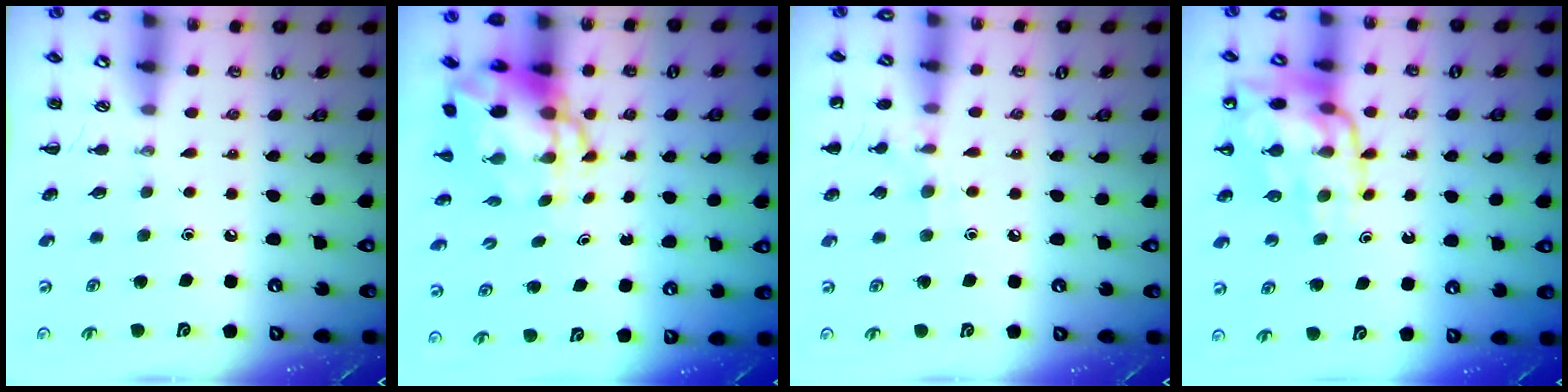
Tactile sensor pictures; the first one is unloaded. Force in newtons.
{"total": 7.7, "press": 7.4, "slide": 2.0}
{"total": 7.8, "press": 7.6, "slide": 2.0}
{"total": 15.6, "press": 15.3, "slide": 3.0}